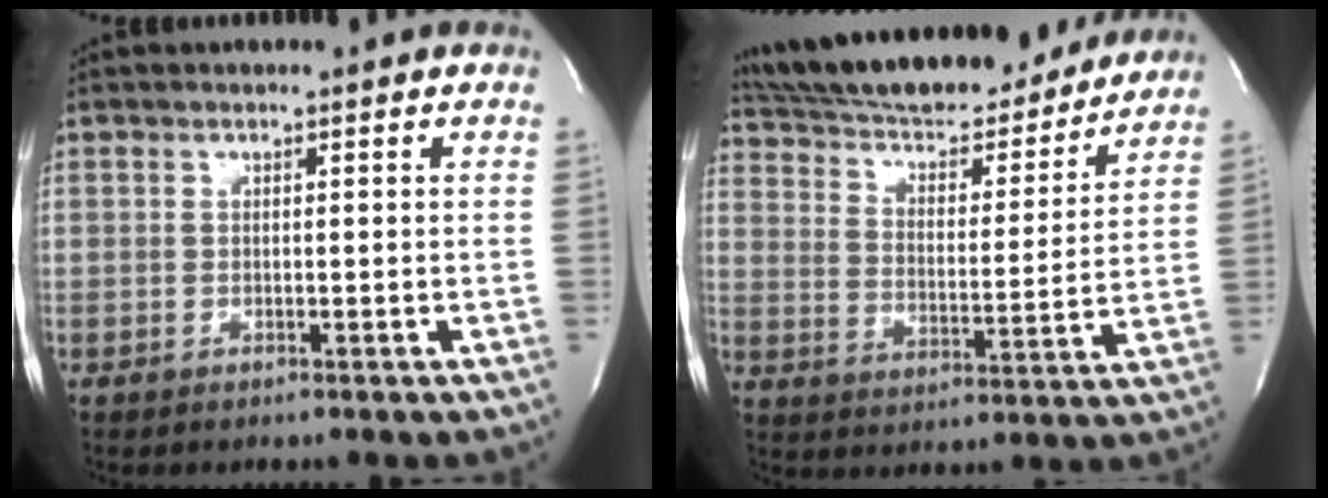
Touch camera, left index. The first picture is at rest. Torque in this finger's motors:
{"motor_torque": [0.47, -0.58, 0.48, 0.18]}